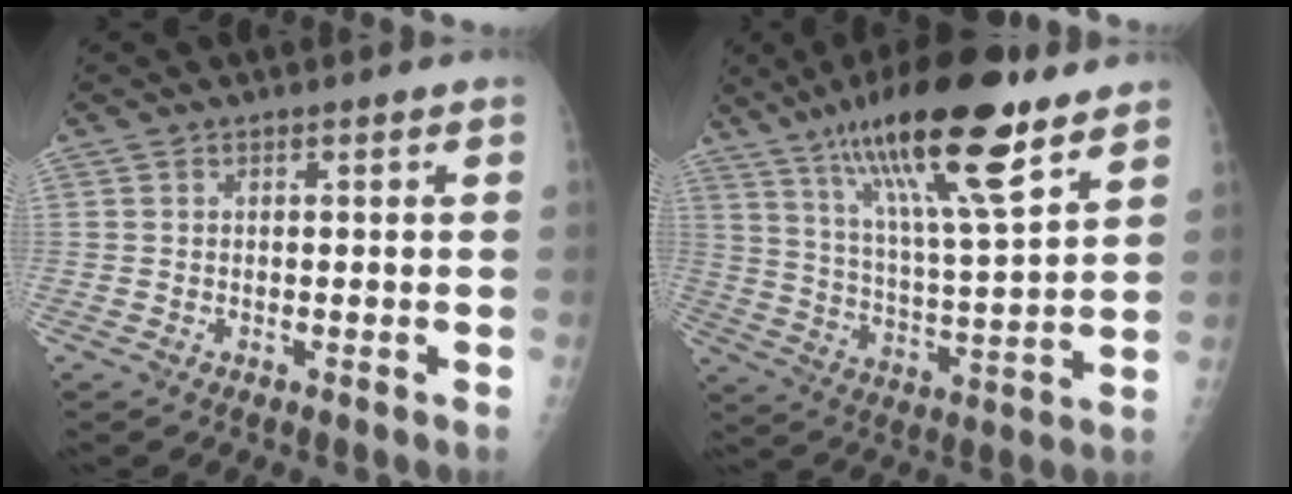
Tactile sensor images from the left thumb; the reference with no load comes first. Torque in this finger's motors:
{"motor_torque": [1.21, -0.03, 1.59, -1.16, 0.50]}